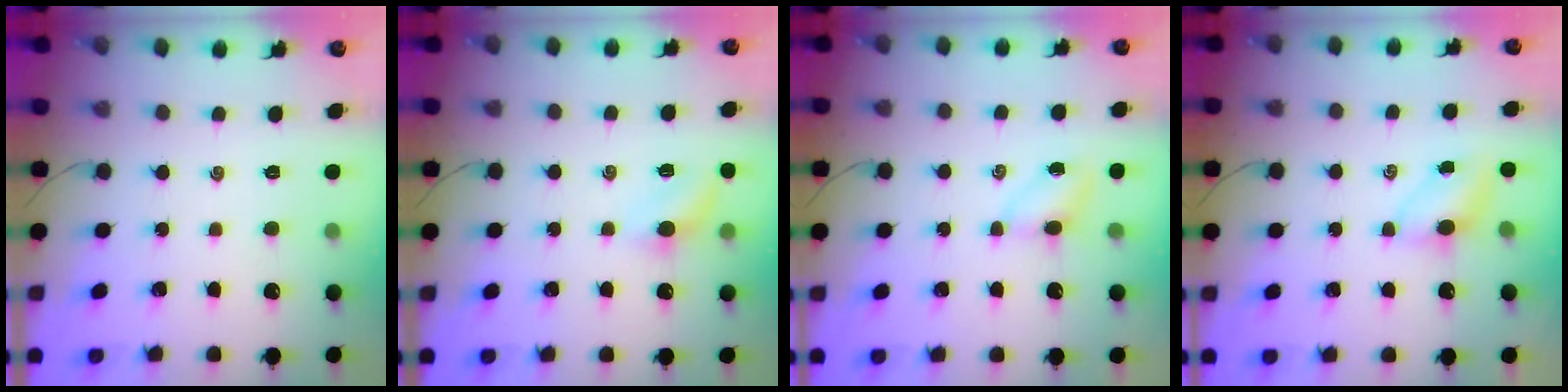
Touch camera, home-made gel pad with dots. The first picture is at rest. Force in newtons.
{"total": 6.4, "press": 6.2, "slide": 1.6}
{"total": 4.0, "press": 3.8, "slide": 1.2}
{"total": 5.0, "press": 4.9, "slide": 1.1}